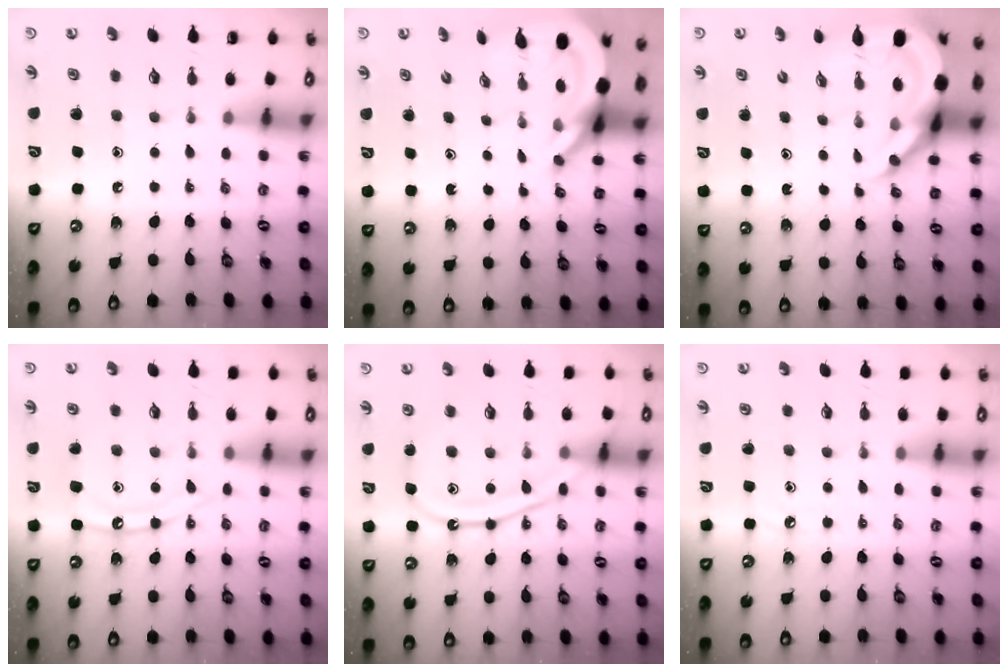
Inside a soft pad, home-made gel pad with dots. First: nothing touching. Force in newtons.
{"total": 8.2, "press": 8.1, "slide": 1.0}
{"total": 9.9, "press": 9.9, "slide": 1.0}
{"total": 11.8, "press": 11.7, "slide": 1.1}
{"total": 12.4, "press": 12.4, "slide": 1.2}
{"total": 4.3, "press": 4.2, "slide": 0.6}